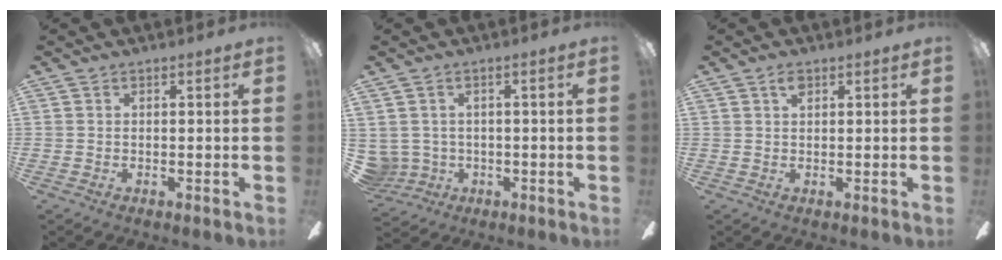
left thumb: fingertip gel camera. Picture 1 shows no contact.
{"total": 4.0, "force": [0.4, 3.9, 0.5], "torque": [-0.038, -0.002, 0.009]}
{"total": 1.9, "force": [1.2, 0.8, 1.3], "torque": [-0.029, 0.003, 0.021]}